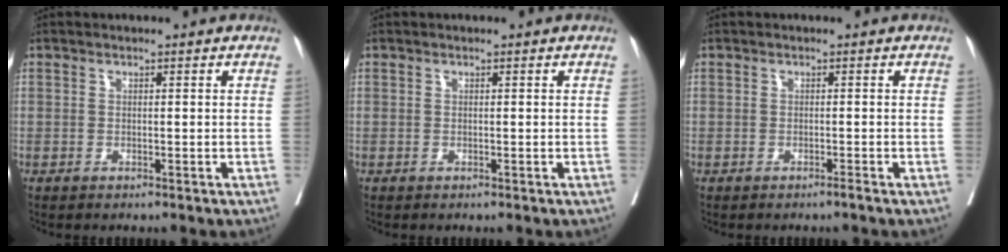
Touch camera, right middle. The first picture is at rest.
{"total": 0.0}
{"total": 0.6, "force": [-0.5, -0.3, 0.3], "torque": [-0.008, -0.001, -0.012]}